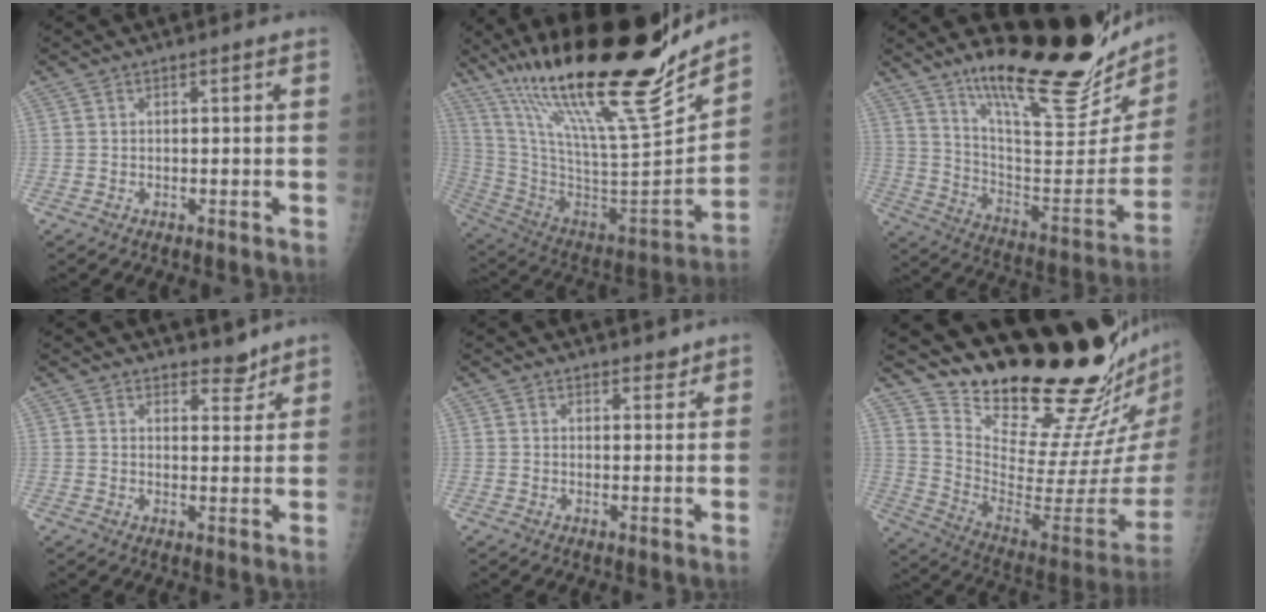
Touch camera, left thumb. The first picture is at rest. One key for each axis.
{"total": 31.4, "fx": 22.6, "fy": 5.2, "fz": 21.2, "tx": -0.333, "ty": -0.093, "tz": 0.391}
{"total": 29.2, "fx": 20.6, "fy": 7.5, "fz": 19.3, "tx": -0.257, "ty": -0.109, "tz": 0.315}
{"total": 3.8, "fx": 3.4, "fy": 1.6, "fz": 0.9, "tx": 0.008, "ty": -0.026, "tz": 0.050}
{"total": 2.5, "fx": 2.1, "fy": 1.1, "fz": 0.6, "tx": 0.008, "ty": -0.014, "tz": 0.027}
{"total": 25.7, "fx": 22.0, "fy": 3.7, "fz": 12.6, "tx": -0.158, "ty": -0.189, "tz": 0.332}